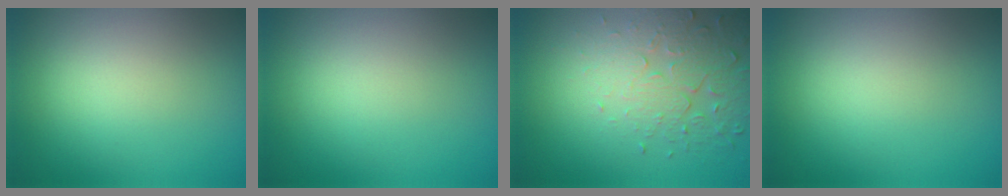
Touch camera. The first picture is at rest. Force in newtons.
{"total": 0.0}
{"total": 5.1, "press": 3.8, "slide": 3.4}
{"total": 0.0}